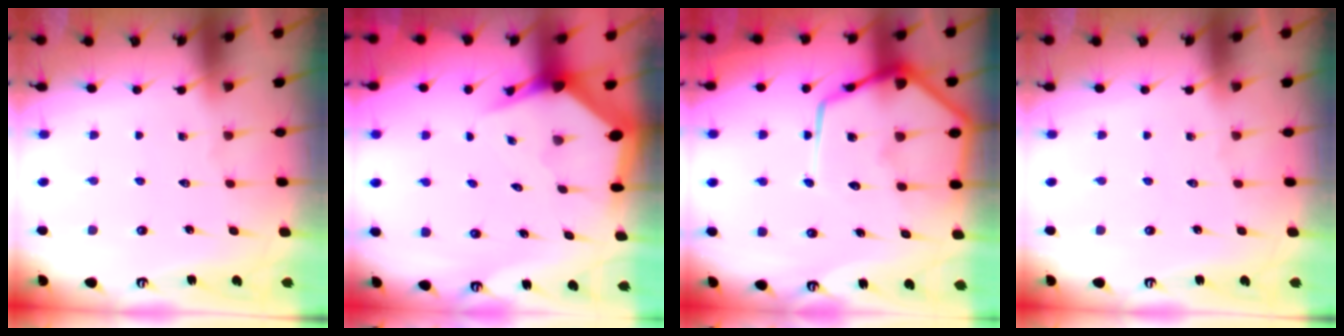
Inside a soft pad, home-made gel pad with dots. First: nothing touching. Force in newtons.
{"total": 3.7, "press": 3.7, "slide": 0.4}
{"total": 15.2, "press": 15.1, "slide": 1.6}
{"total": 0.0}